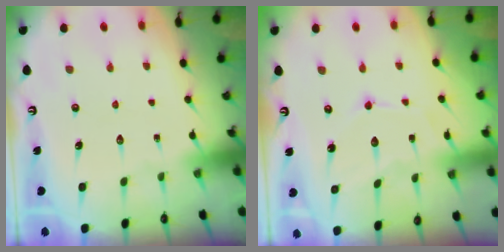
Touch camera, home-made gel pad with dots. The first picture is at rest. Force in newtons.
{"total": 6.9, "press": 6.9, "slide": 0.3}